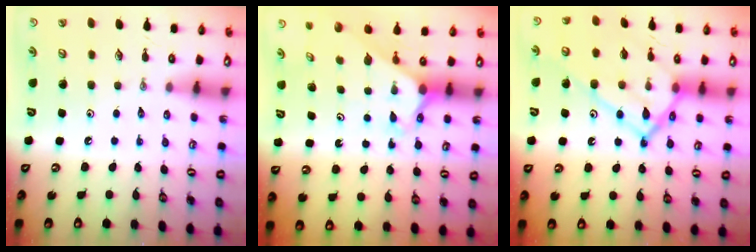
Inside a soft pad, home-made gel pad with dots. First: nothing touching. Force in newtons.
{"total": 2.2, "press": 2.2, "slide": 0.2}
{"total": 18.8, "press": 18.8, "slide": 1.1}